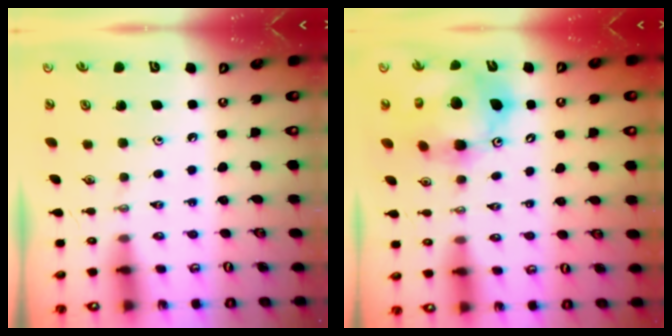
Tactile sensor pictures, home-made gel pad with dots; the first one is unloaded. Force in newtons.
{"total": 14.5, "press": 14.3, "slide": 2.3}